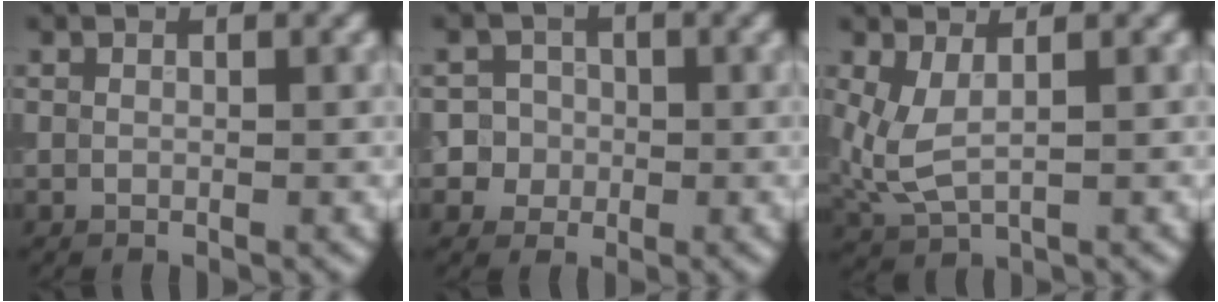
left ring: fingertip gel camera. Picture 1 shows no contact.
{"total": 5.1, "force": [-0.3, 4.9, 1.2], "torque": [0.002, 0.027, -0.023]}
{"total": 3.4, "force": [0.7, 1.6, 2.9], "torque": [-0.080, -0.007, 0.019]}